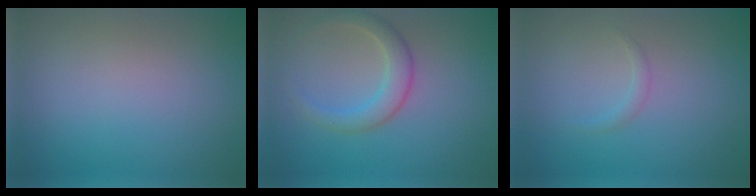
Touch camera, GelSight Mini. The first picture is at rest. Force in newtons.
{"total": 3.1, "press": 3.1, "slide": 0.2}
{"total": 0.8, "press": 0.8, "slide": 0.1}